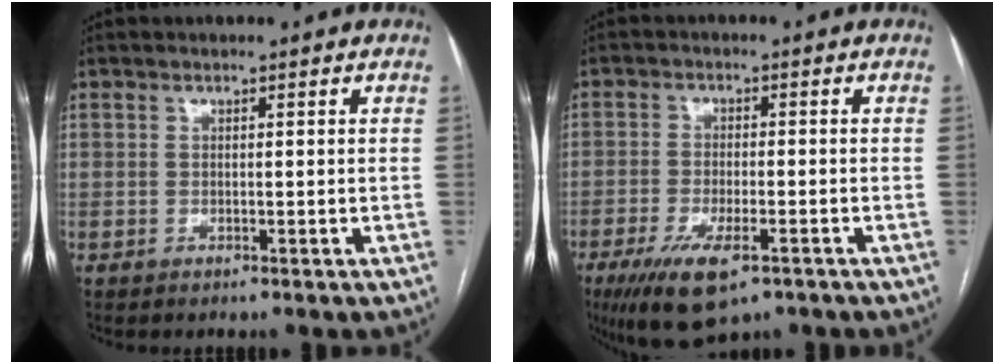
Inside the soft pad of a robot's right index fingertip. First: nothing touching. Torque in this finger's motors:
{"motor_torque": [1.24, -0.90, 0.43, 0.12]}